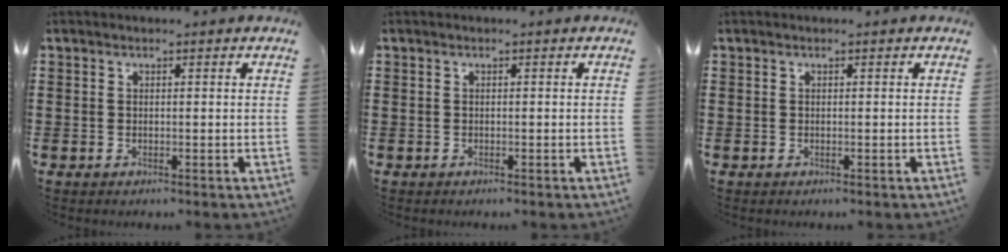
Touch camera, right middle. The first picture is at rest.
{"total": 0.0}
{"total": 0.0}